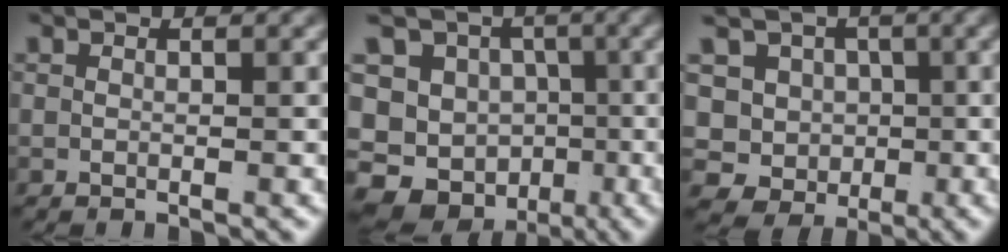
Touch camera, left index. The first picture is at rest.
{"total": 19.5, "force": [-6.1, 16.9, 7.6], "torque": [-0.187, -0.083, -0.100]}
{"total": 14.6, "force": [-2.8, 13.8, 4.2], "torque": [-0.137, -0.080, -0.044]}